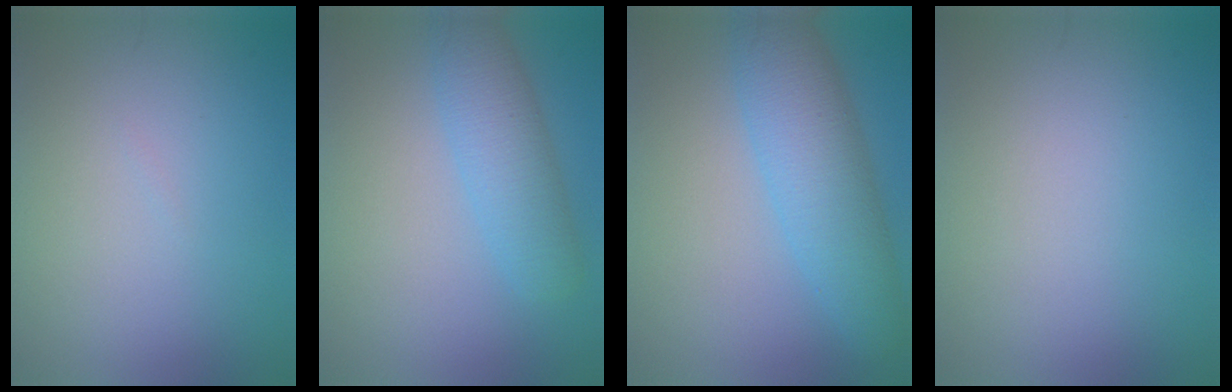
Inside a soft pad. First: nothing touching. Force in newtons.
{"total": 4.0, "press": 4.0, "slide": 0.1}
{"total": 6.0, "press": 6.0, "slide": 0.1}
{"total": 0.0}